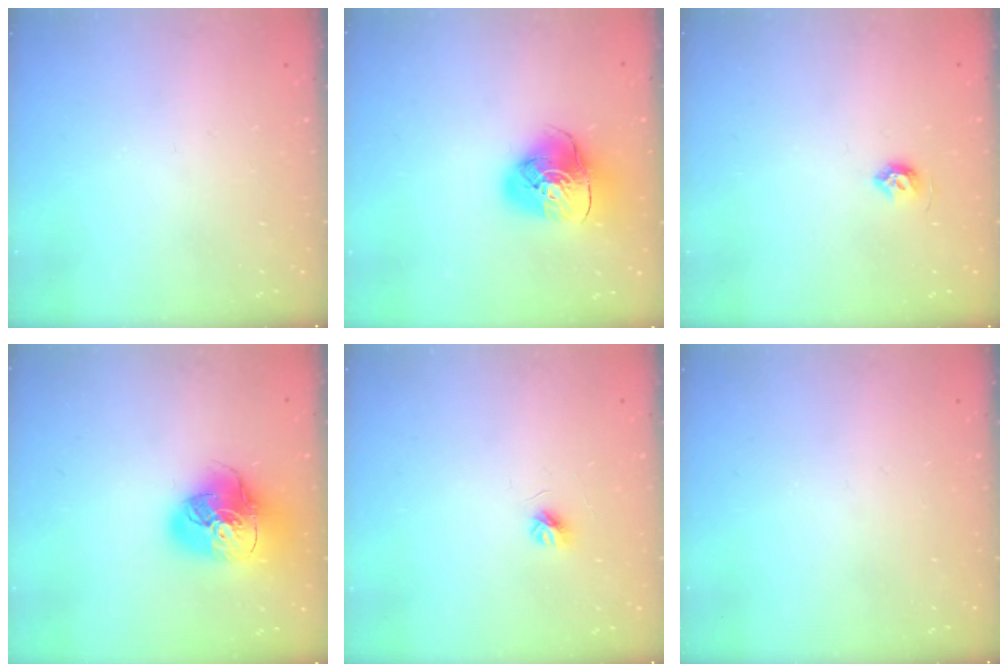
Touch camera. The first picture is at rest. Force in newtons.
{"total": 12.3, "press": 12.2, "slide": 1.7}
{"total": 4.9, "press": 4.9, "slide": 0.7}
{"total": 17.8, "press": 17.6, "slide": 2.6}
{"total": 3.6, "press": 3.5, "slide": 0.4}
{"total": 0.0}